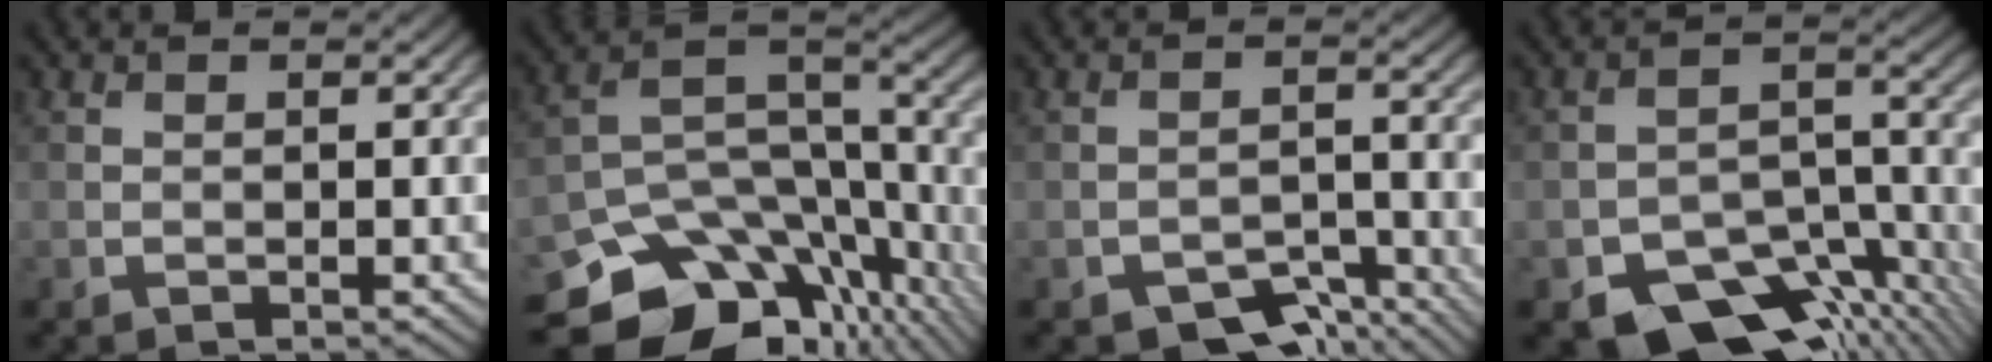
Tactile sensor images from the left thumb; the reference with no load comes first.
{"total": 16.3, "force": [-10.3, 9.7, 8.0], "torque": [-0.166, -0.033, -0.137]}
{"total": 5.4, "force": [-4.1, 2.6, 2.3], "torque": [-0.032, -0.003, -0.064]}
{"total": 11.2, "force": [-7.6, 5.7, 6.0], "torque": [-0.085, -0.020, -0.123]}